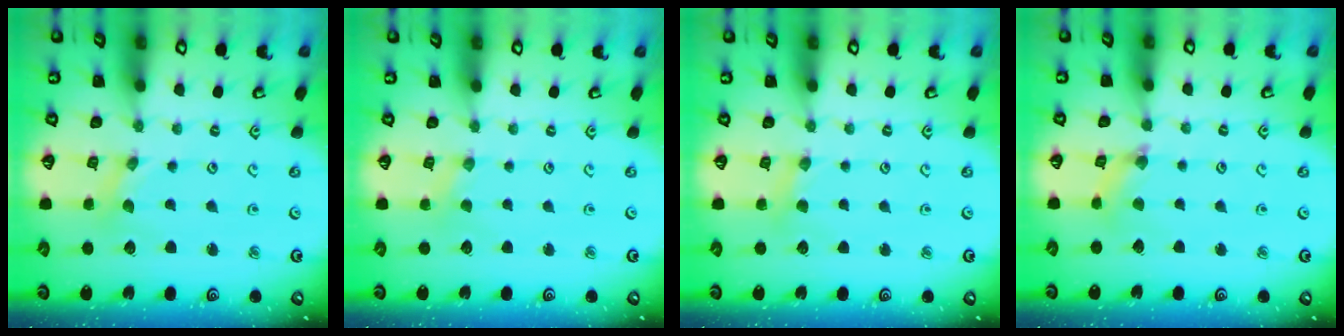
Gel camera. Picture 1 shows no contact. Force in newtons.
{"total": 0.5, "press": 0.5, "slide": 0.2}
{"total": 3.0, "press": 2.9, "slide": 0.4}
{"total": 2.0, "press": 2.0, "slide": 0.3}